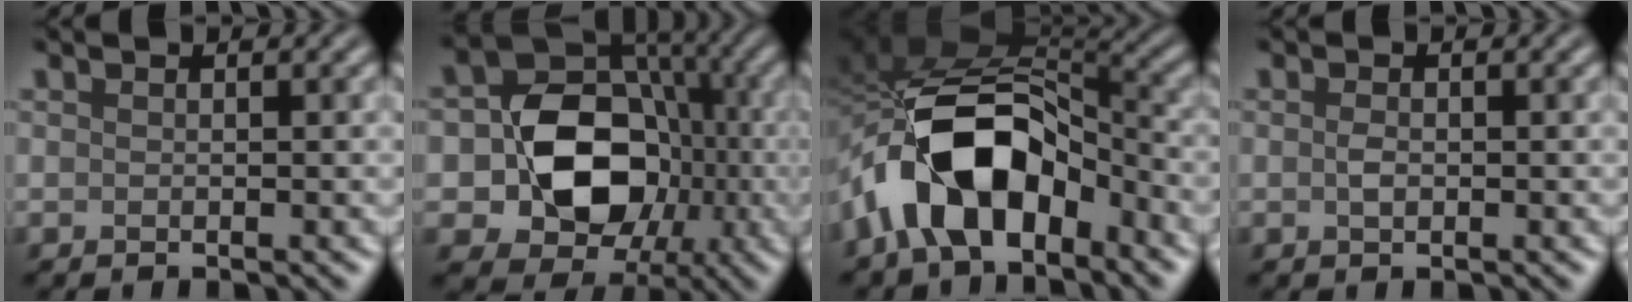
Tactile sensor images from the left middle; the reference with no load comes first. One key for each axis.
{"total": 10.7, "fx": -1.3, "fy": 8.5, "fz": 6.3, "tx": -0.083, "ty": -0.004, "tz": -0.028}
{"total": 10.7, "fx": -4.3, "fy": 6.1, "fz": 7.7, "tx": -0.147, "ty": 0.007, "tz": -0.074}
{"total": 0.9, "fx": -0.1, "fy": 0.5, "fz": 0.8, "tx": -0.018, "ty": 0.004, "tz": -0.002}